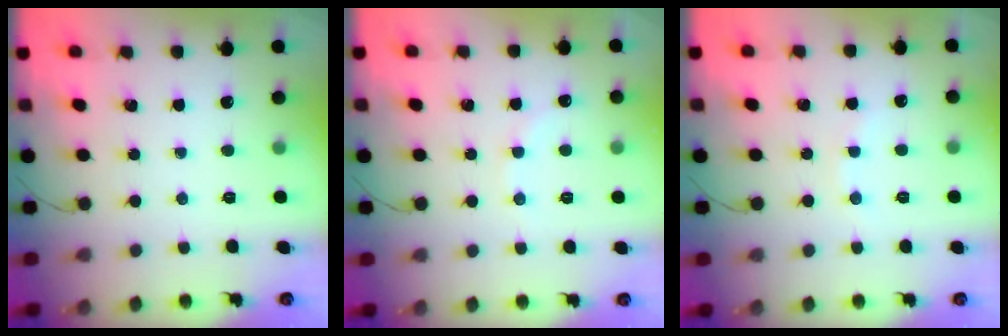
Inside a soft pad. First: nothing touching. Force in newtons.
{"total": 5.0, "press": 4.8, "slide": 1.6}
{"total": 4.4, "press": 4.2, "slide": 1.1}